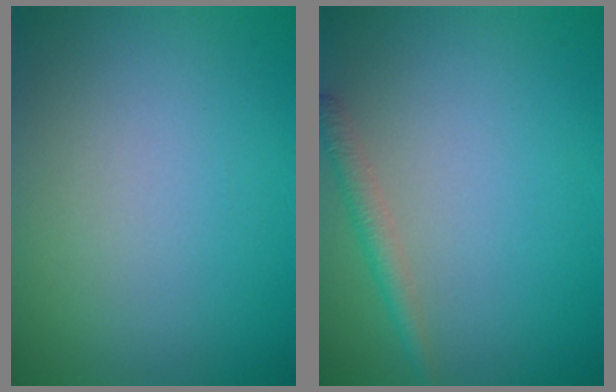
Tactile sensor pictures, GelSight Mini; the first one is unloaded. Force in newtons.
{"total": 1.8, "press": 1.8, "slide": 0.1}